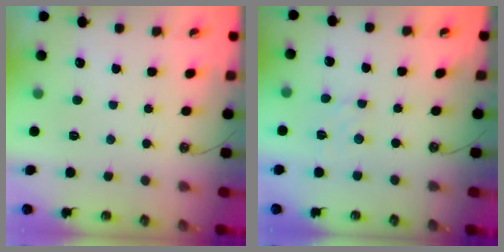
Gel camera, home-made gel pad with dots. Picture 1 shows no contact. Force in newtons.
{"total": 2.6, "press": 2.6, "slide": 0.4}